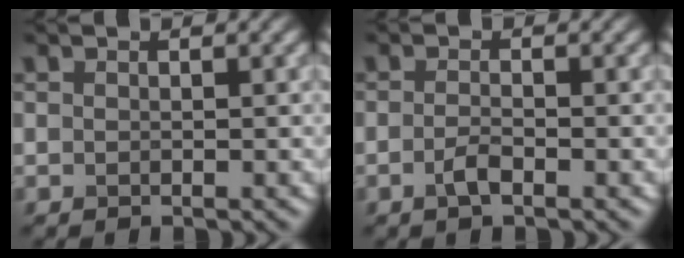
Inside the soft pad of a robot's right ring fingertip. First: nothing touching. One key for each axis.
{"total": 1.5, "fx": -0.8, "fy": 0.5, "fz": 1.2, "tx": -0.026, "ty": 0.000, "tz": -0.017}